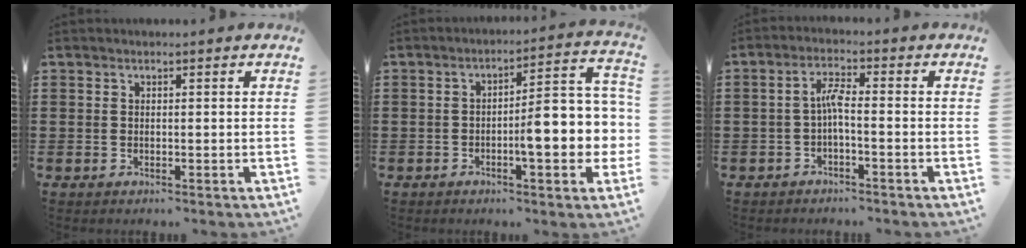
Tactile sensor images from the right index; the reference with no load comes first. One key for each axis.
{"total": 10.1, "fx": -1.7, "fy": 2.7, "fz": 9.6, "tx": -0.121, "ty": -0.023, "tz": -0.036}
{"total": 3.3, "fx": -1.0, "fy": 0.6, "fz": 3.1, "tx": -0.059, "ty": 0.006, "tz": -0.021}